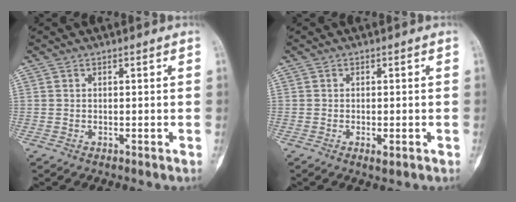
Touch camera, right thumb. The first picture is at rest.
{"total": 1.9, "force": [-0.7, 0.8, 1.6], "torque": [-0.025, 0.000, -0.009]}